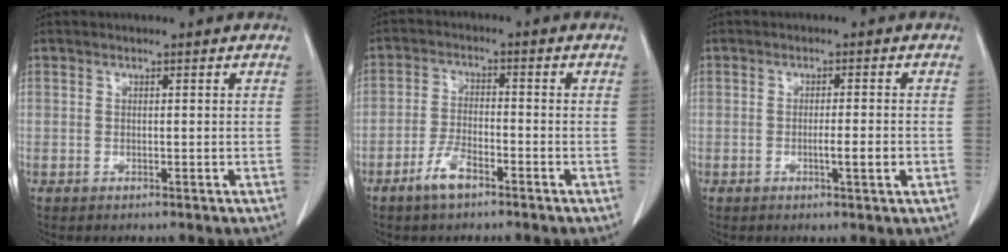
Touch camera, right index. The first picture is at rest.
{"total": 4.6, "force": [-3.1, 1.3, 3.1], "torque": [-0.071, -0.001, -0.057]}
{"total": 3.3, "force": [-0.9, 0.0, 3.1], "torque": [-0.049, -0.003, -0.015]}